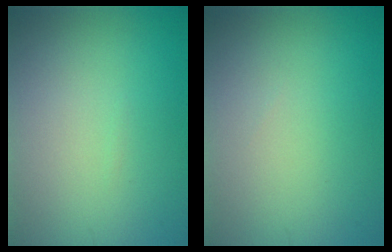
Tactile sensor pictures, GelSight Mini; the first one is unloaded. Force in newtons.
{"total": 0.0}